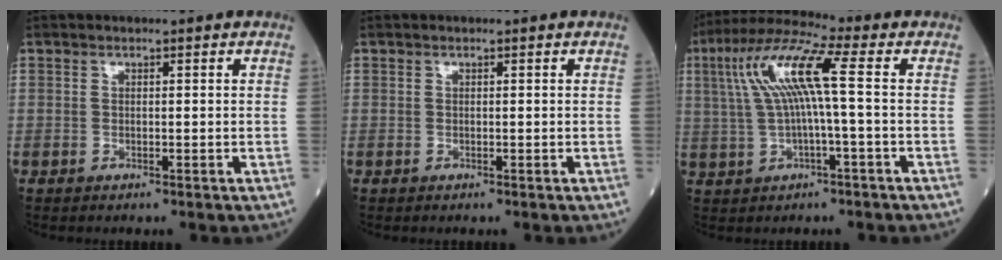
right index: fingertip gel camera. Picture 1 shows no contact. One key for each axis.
{"total": 0.0}
{"total": 10.4, "fx": 1.4, "fy": 0.5, "fz": 10.3, "tx": -0.208, "ty": 0.032, "tz": 0.024}